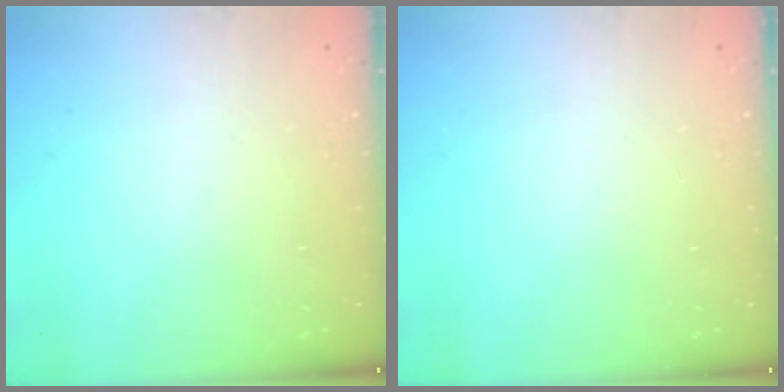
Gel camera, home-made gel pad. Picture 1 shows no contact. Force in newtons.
{"total": 0.0}